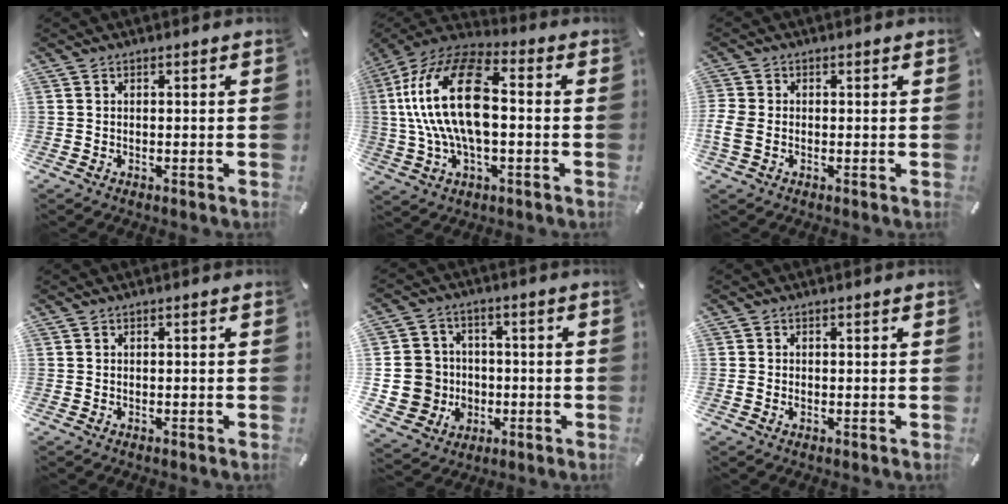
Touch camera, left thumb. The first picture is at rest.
{"total": 21.3, "force": [1.0, 11.0, 18.2], "torque": [-0.383, 0.003, 0.015]}
{"total": 3.2, "force": [-0.4, 2.3, 2.2], "torque": [-0.053, 0.001, -0.009]}
{"total": 0.0}
{"total": 11.6, "force": [-1.8, 11.0, 3.1], "torque": [-0.076, 0.020, -0.024]}
{"total": 0.9, "force": [-0.1, 0.6, 0.7], "torque": [-0.014, 0.000, -0.003]}